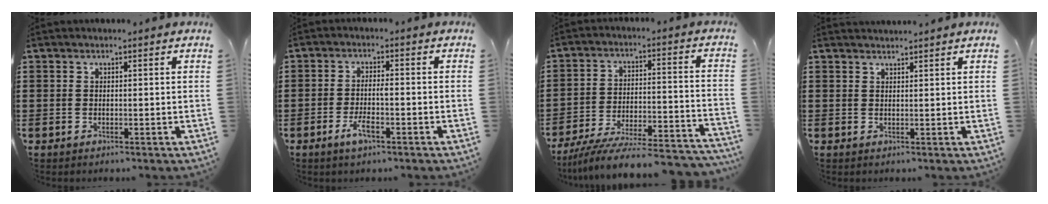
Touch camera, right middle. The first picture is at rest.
{"total": 3.4, "force": [-1.5, 0.9, 2.9], "torque": [-0.063, 0.000, -0.033]}
{"total": 8.3, "force": [-7.6, 0.3, 3.3], "torque": [-0.059, -0.002, -0.151]}
{"total": 1.3, "force": [1.3, 0.0, 0.1], "torque": [-0.004, -0.001, 0.024]}